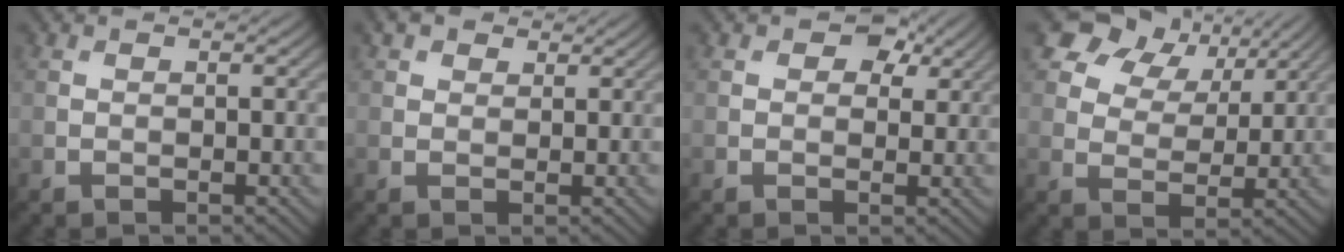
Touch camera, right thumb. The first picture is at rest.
{"total": 2.5, "force": [1.6, 1.6, 1.0], "torque": [-0.020, 0.005, 0.030]}
{"total": 3.7, "force": [1.8, 2.4, 2.1], "torque": [-0.025, -0.004, 0.021]}
{"total": 9.9, "force": [6.5, 6.2, 4.3], "torque": [-0.106, 0.006, 0.117]}